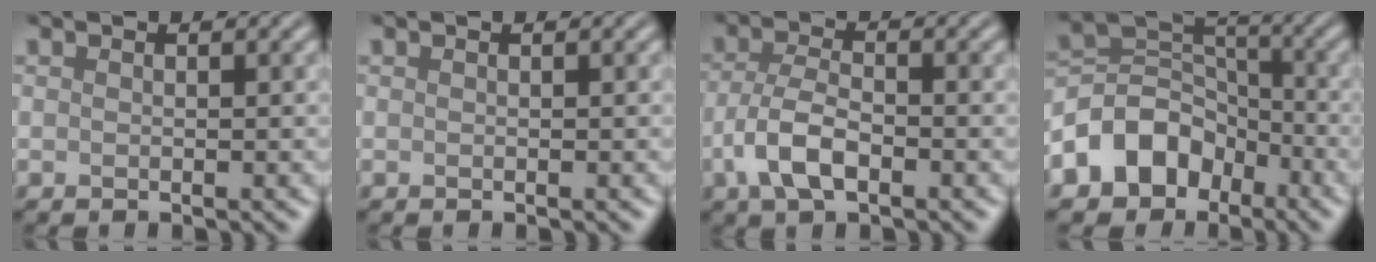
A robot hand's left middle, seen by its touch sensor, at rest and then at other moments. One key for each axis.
{"total": 0.0}
{"total": 4.3, "fx": -1.8, "fy": 2.0, "fz": 3.4, "tx": -0.070, "ty": 0.003, "tz": -0.041}
{"total": 6.7, "fx": -3.6, "fy": 5.0, "fz": 2.6, "tx": -0.033, "ty": 0.009, "tz": -0.080}